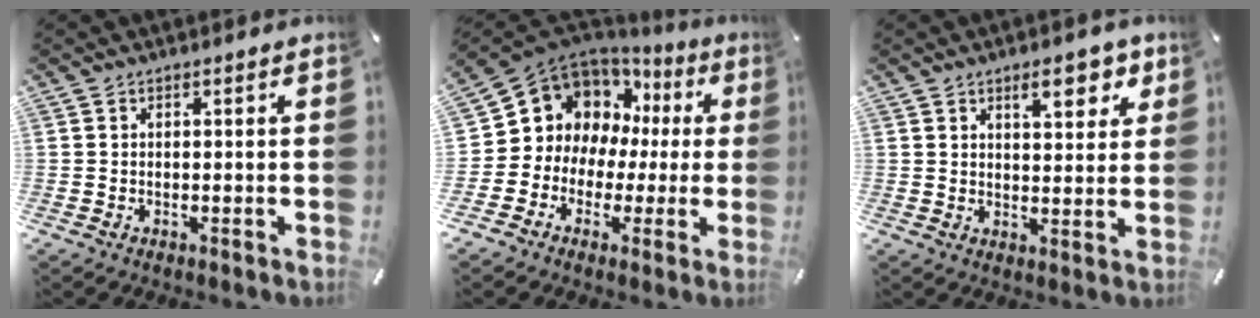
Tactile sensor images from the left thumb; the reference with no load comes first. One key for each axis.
{"total": 9.5, "fx": 2.8, "fy": 8.9, "fz": 1.6, "tx": -0.053, "ty": -0.048, "tz": 0.062}
{"total": 7.9, "fx": 4.9, "fy": 3.5, "fz": 5.1, "tx": -0.060, "ty": -0.024, "tz": 0.077}